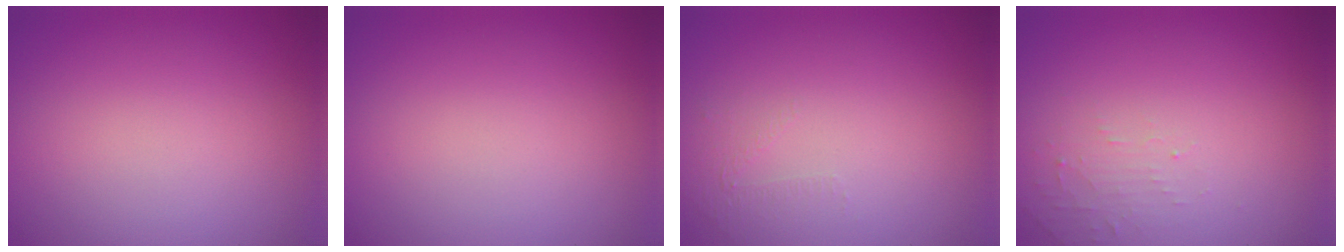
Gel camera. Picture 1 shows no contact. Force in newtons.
{"total": 0.0}
{"total": 0.9, "press": 0.4, "slide": 0.8}
{"total": 1.2, "press": 1.2, "slide": 0.3}